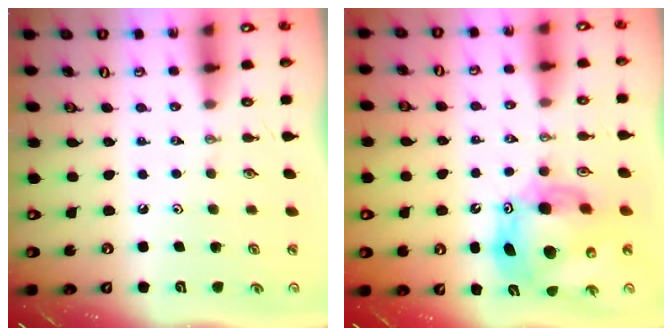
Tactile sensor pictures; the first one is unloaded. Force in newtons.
{"total": 15.3, "press": 15.2, "slide": 1.7}